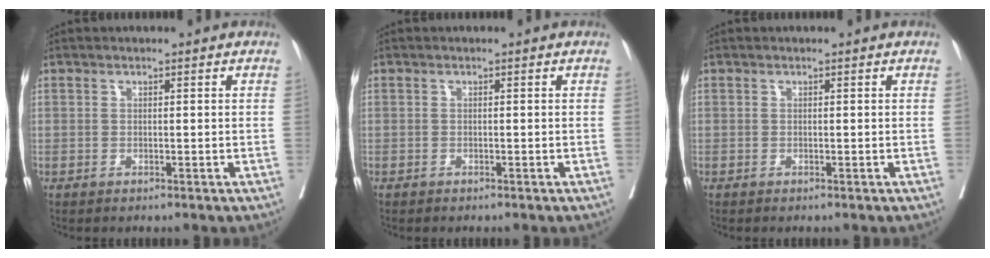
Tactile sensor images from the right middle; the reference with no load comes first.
{"total": 0.0}
{"total": 0.0}